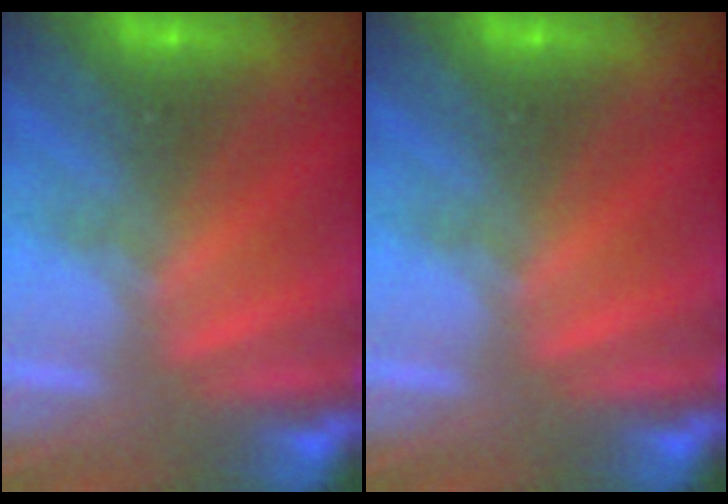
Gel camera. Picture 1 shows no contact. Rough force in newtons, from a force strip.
{"total": 0.0}